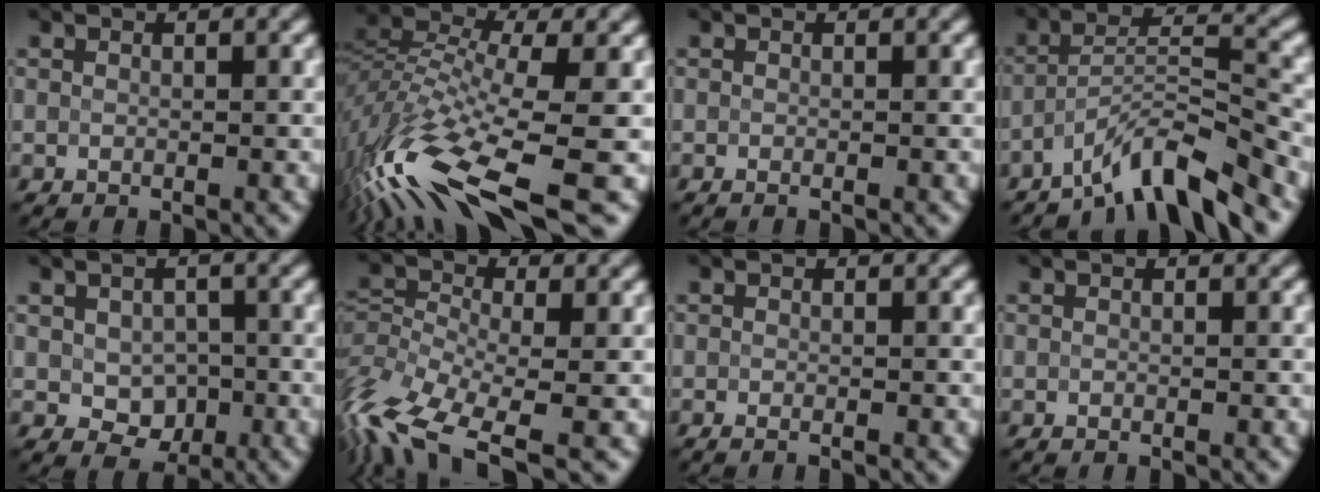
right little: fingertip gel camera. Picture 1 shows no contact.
{"total": 13.7, "force": [-7.7, 4.1, 10.5], "torque": [-0.232, -0.007, -0.132]}
{"total": 0.6, "force": [-0.3, 0.2, 0.5], "torque": [-0.004, -0.007, -0.006]}
{"total": 6.7, "force": [-5.3, 0.9, 3.9], "torque": [-0.060, 0.006, -0.099]}
{"total": 3.2, "force": [-0.3, 2.4, 2.1], "torque": [-0.031, -0.007, -0.004]}
{"total": 9.8, "force": [-5.9, 4.1, 6.7], "torque": [-0.137, -0.011, -0.120]}
{"total": 0.9, "force": [-0.4, 0.3, 0.7], "torque": [-0.005, -0.009, -0.009]}
{"total": 0.0}